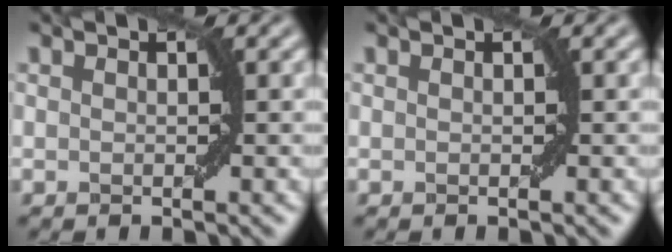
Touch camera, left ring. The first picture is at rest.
{"total": 0.0}